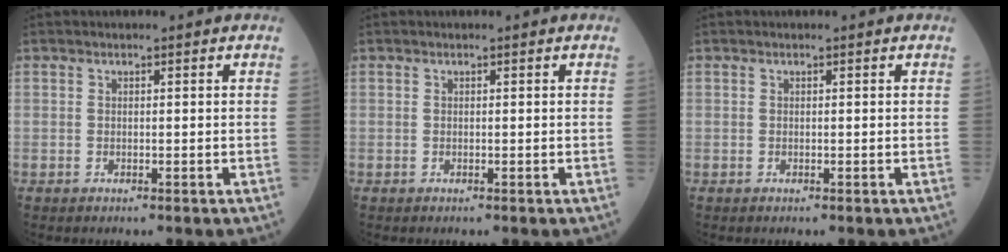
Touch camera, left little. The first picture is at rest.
{"total": 0.0}
{"total": 0.0}